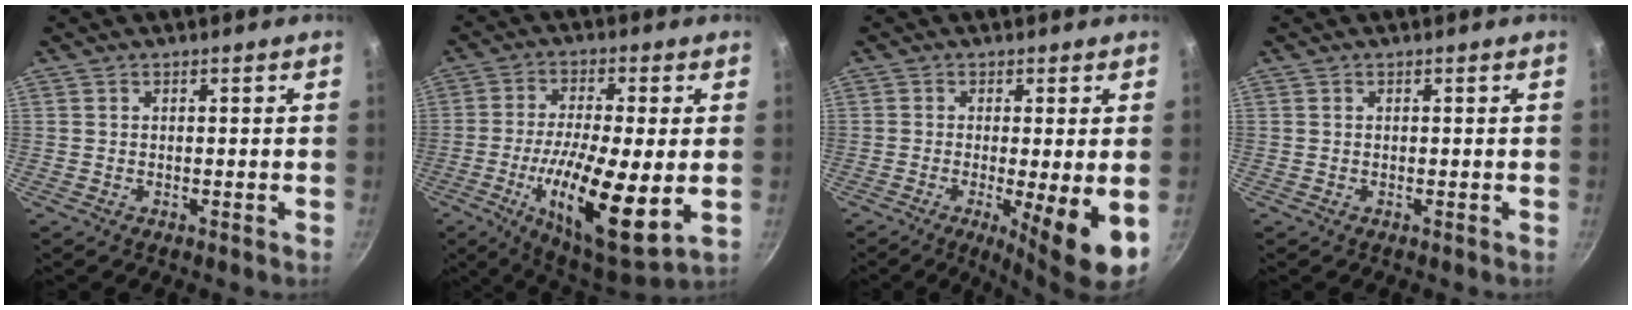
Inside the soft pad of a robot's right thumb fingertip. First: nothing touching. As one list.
[{"total": 18.5, "force": [-3.1, 5.0, 17.5], "torque": [-0.300, -0.009, -0.056]}, {"total": 9.2, "force": [-1.9, 1.1, 9.0], "torque": [-0.137, -0.012, -0.024]}, {"total": 0.0}]